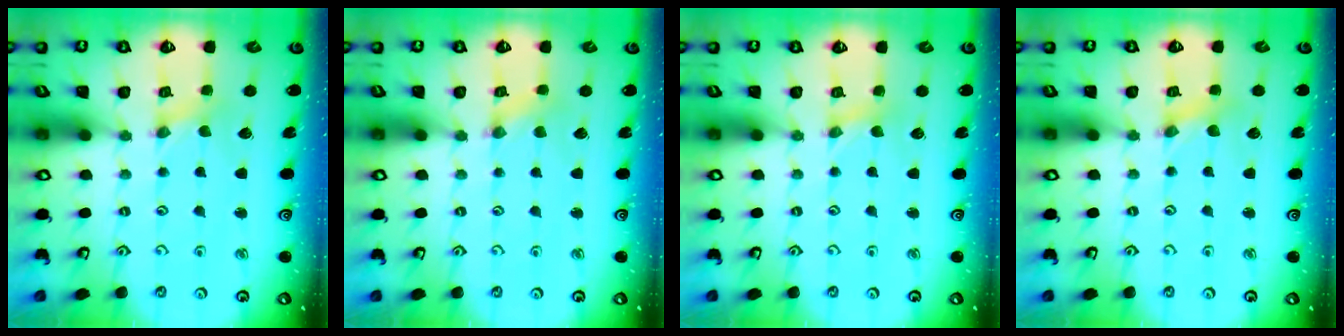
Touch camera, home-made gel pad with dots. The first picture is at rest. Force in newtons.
{"total": 1.8, "press": 1.8, "slide": 0.4}
{"total": 1.7, "press": 1.7, "slide": 0.3}
{"total": 1.5, "press": 1.5, "slide": 0.0}